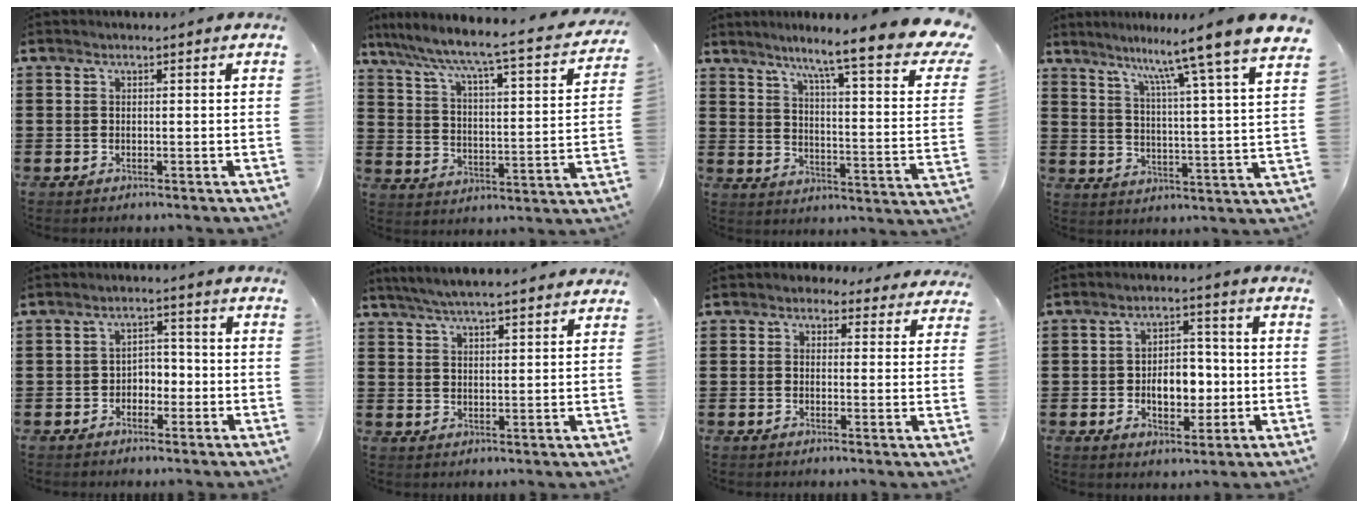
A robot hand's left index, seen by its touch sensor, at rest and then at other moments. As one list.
[{"total": 4.6, "force": [3.8, -0.5, 2.5], "torque": [-0.071, -0.048, 0.049]}, {"total": 9.0, "force": [6.7, -0.1, 6.0], "torque": [-0.111, -0.064, 0.095]}, {"total": 9.3, "force": [8.0, -1.7, 4.5], "torque": [-0.097, -0.072, 0.120]}, {"total": 2.7, "force": [-1.5, 1.9, 1.3], "torque": [-0.030, 0.007, -0.034]}, {"total": 4.6, "force": [4.4, 0.2, 1.5], "torque": [-0.042, -0.012, 0.079]}, {"total": 2.6, "force": [2.1, 1.4, 0.6], "torque": [-0.013, -0.001, 0.037]}, {"total": 6.9, "force": [-1.1, 4.3, 5.3], "torque": [-0.084, 0.006, -0.024]}]